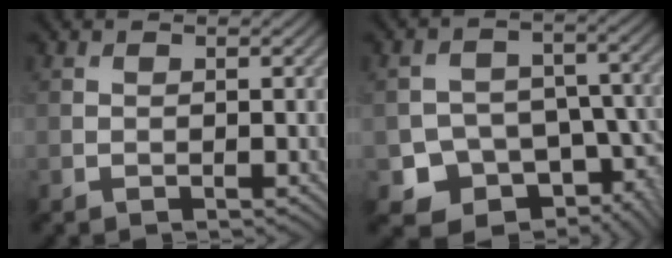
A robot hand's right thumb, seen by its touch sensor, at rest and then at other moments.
{"total": 11.0, "force": [-5.2, 8.3, 4.9], "torque": [-0.088, -0.010, -0.079]}